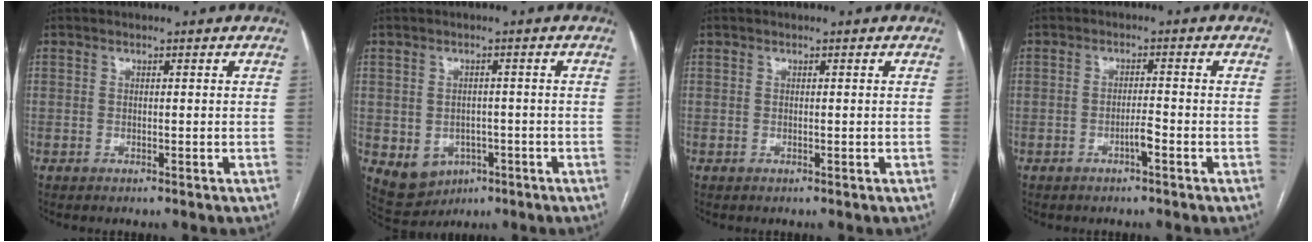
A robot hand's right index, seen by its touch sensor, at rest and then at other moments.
{"total": 6.5, "force": [-2.4, 5.5, 2.6], "torque": [-0.044, 0.010, -0.017]}
{"total": 0.0}
{"total": 2.0, "force": [-1.2, 0.0, 1.6], "torque": [-0.026, 0.001, -0.020]}